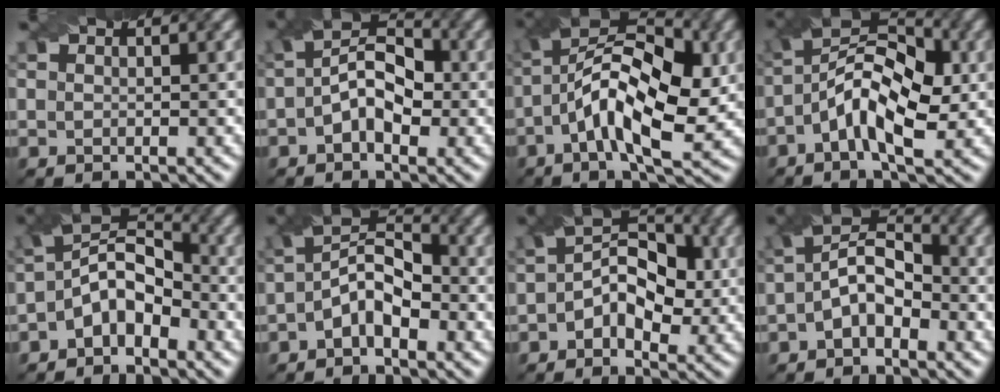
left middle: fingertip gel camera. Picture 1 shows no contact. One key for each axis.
{"total": 5.5, "fx": -0.4, "fy": 3.3, "fz": 4.4, "tx": -0.068, "ty": 0.012, "tz": -0.014}
{"total": 11.4, "fx": -0.7, "fy": 4.9, "fz": 10.2, "tx": -0.175, "ty": 0.017, "tz": -0.020}
{"total": 8.0, "fx": -1.1, "fy": 3.7, "fz": 7.0, "tx": -0.127, "ty": 0.024, "tz": -0.027}
{"total": 5.4, "fx": -2.1, "fy": 3.1, "fz": 3.9, "tx": -0.067, "ty": 0.013, "tz": -0.047}
{"total": 4.8, "fx": -1.4, "fy": 2.5, "fz": 3.8, "tx": -0.069, "ty": 0.011, "tz": -0.032}
{"total": 6.0, "fx": -0.3, "fy": 3.8, "fz": 4.6, "tx": -0.067, "ty": 0.011, "tz": -0.013}
{"total": 4.8, "fx": -1.0, "fy": 2.8, "fz": 3.8, "tx": -0.067, "ty": 0.011, "tz": -0.025}